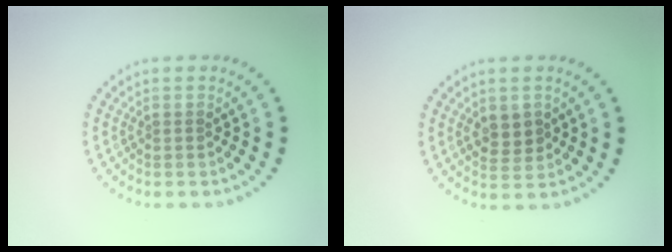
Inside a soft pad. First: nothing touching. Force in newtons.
{"total": 2.4, "press": 2.4, "slide": 0.6}